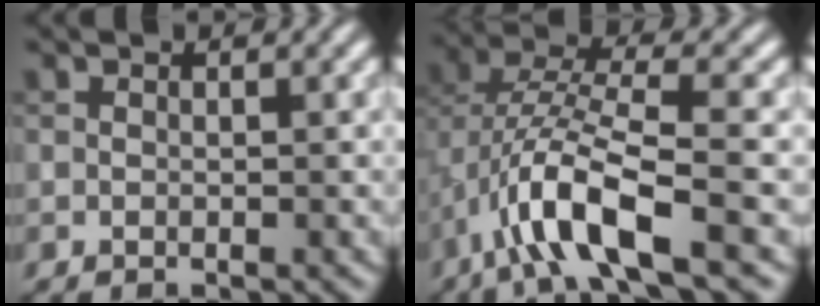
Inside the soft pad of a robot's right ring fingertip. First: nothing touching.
{"total": 7.2, "force": [-2.9, 2.1, 6.3], "torque": [-0.124, 0.006, -0.061]}